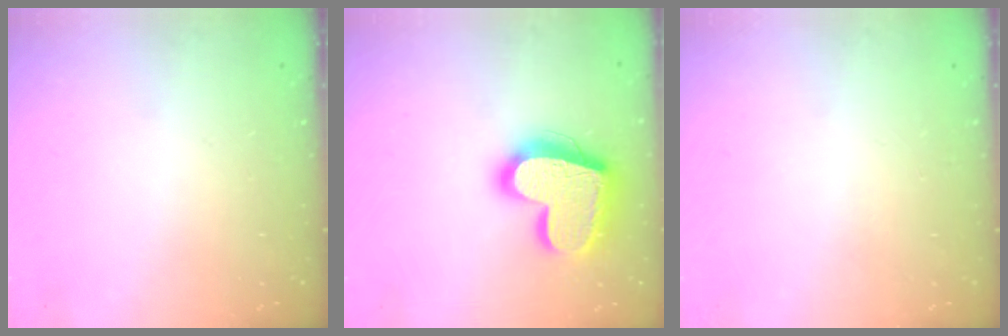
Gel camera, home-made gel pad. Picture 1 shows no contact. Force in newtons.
{"total": 20.5, "press": 20.4, "slide": 1.7}
{"total": 0.0}